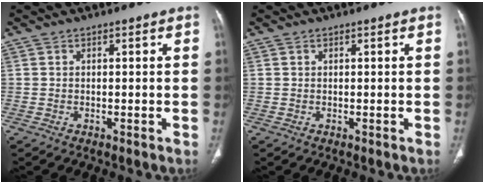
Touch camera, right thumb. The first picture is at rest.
{"total": 0.0}